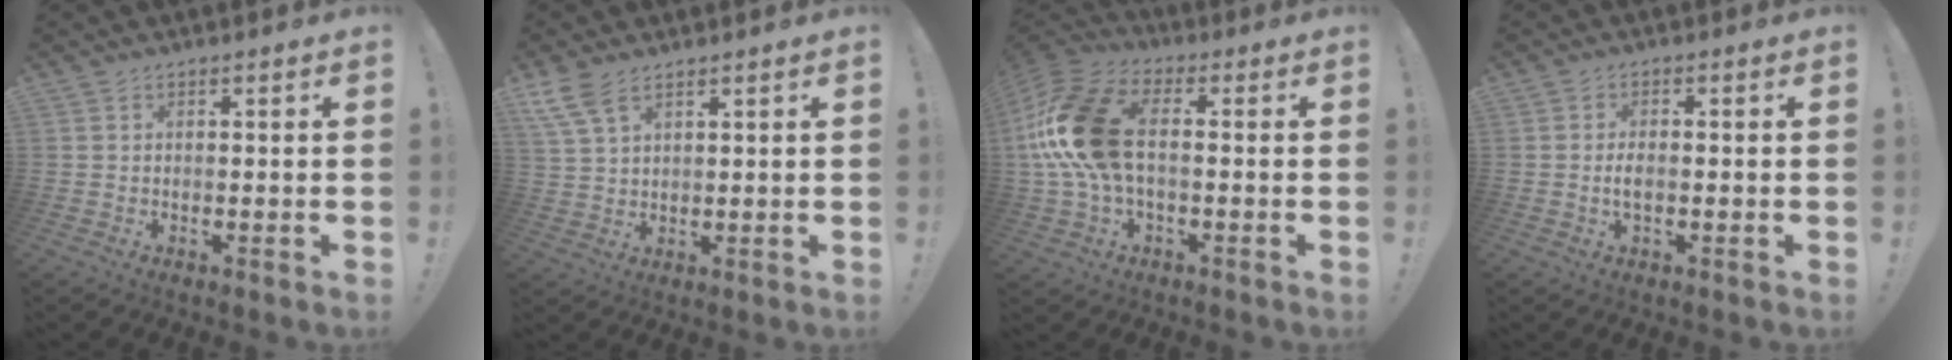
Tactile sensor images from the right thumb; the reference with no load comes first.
{"total": 7.3, "force": [4.7, 3.3, 4.4], "torque": [-0.089, -0.014, 0.094]}
{"total": 19.3, "force": [0.8, 10.8, 15.9], "torque": [-0.309, 0.022, 0.024]}
{"total": 2.9, "force": [-0.4, 1.2, 2.6], "torque": [-0.052, 0.003, -0.009]}